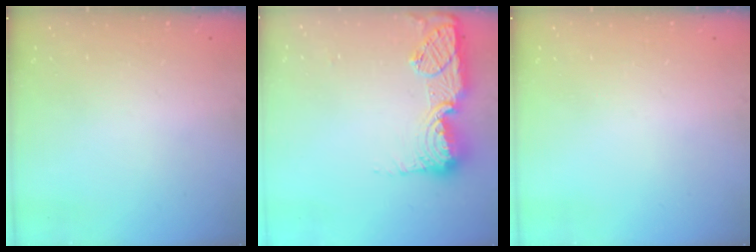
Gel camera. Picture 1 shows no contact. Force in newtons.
{"total": 15.4, "press": 15.4, "slide": 1.2}
{"total": 0.0}